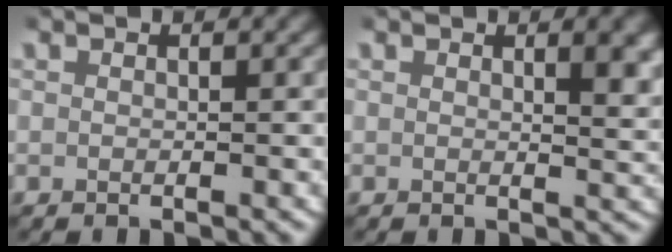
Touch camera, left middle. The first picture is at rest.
{"total": 2.0, "force": [1.1, 0.2, 1.7], "torque": [-0.018, -0.006, 0.016]}